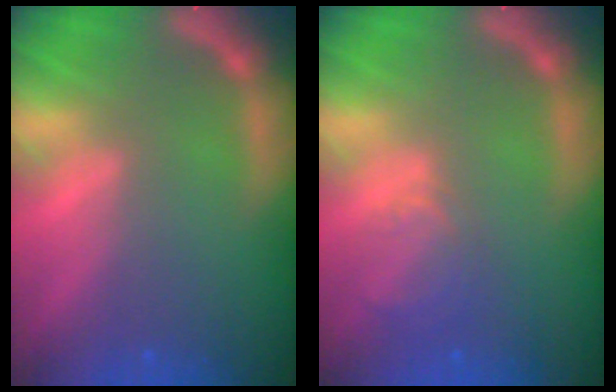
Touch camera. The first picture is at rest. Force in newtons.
{"total": 2.9}